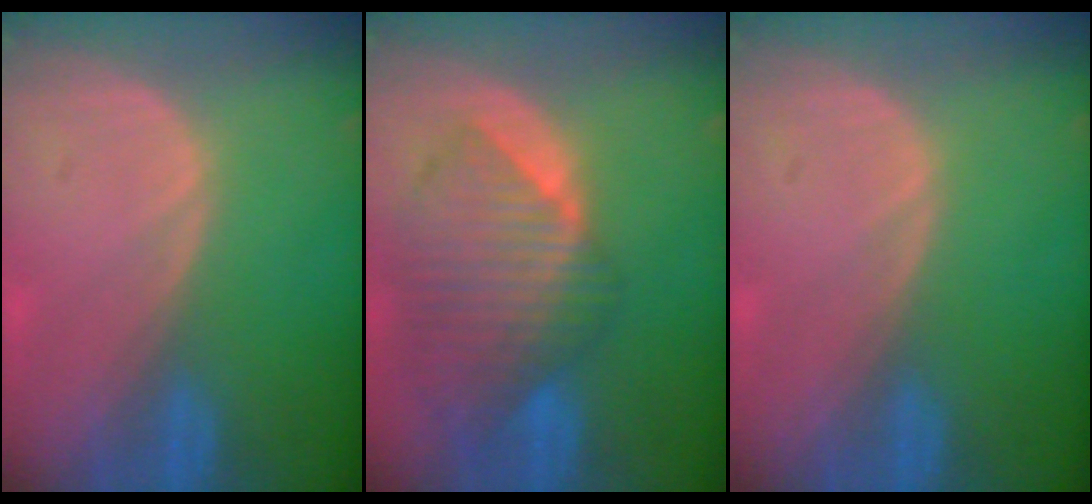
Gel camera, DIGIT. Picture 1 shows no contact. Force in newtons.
{"total": 10.2, "press": 8.8, "slide": 5.1}
{"total": 0.0}